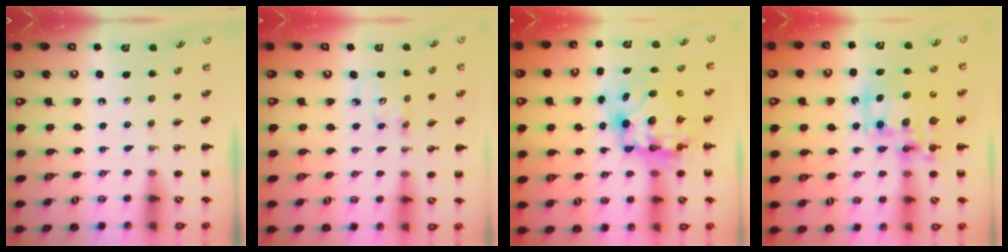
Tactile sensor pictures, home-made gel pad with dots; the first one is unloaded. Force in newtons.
{"total": 2.8, "press": 2.8, "slide": 0.4}
{"total": 10.2, "press": 9.9, "slide": 2.5}
{"total": 14.0, "press": 13.5, "slide": 3.4}